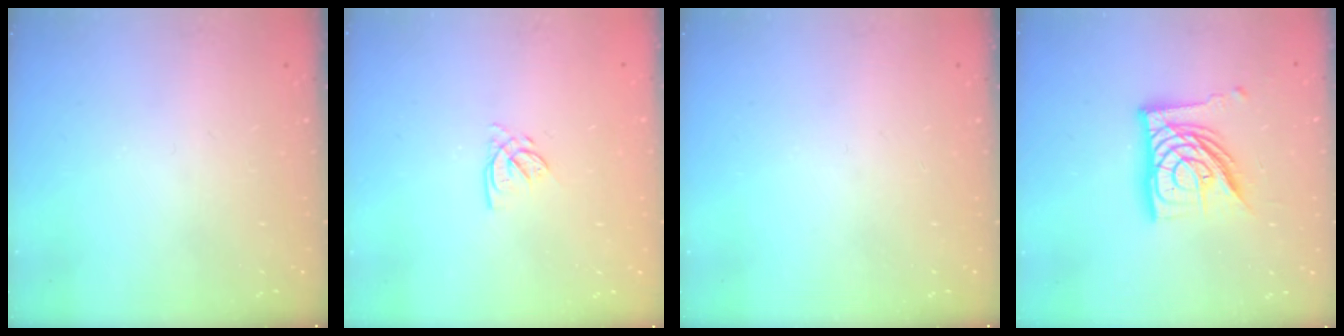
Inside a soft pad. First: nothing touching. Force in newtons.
{"total": 3.1, "press": 3.1, "slide": 0.1}
{"total": 0.0}
{"total": 16.2, "press": 16.2, "slide": 1.3}